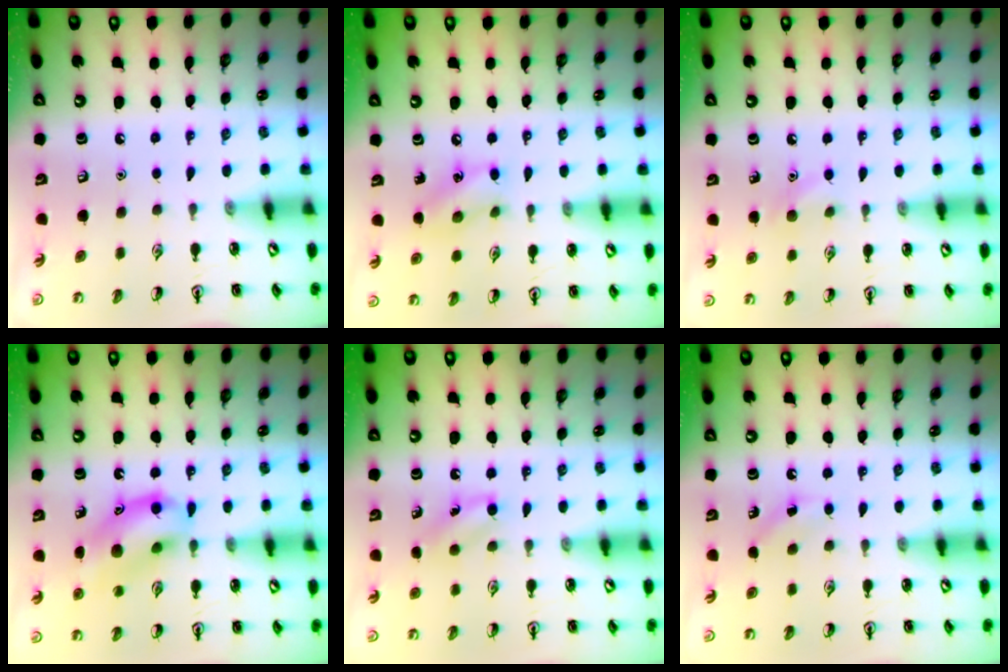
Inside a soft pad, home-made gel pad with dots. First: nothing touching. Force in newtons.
{"total": 8.8, "press": 8.7, "slide": 1.2}
{"total": 6.0, "press": 5.8, "slide": 1.8}
{"total": 13.6, "press": 13.3, "slide": 2.4}
{"total": 6.6, "press": 6.2, "slide": 2.1}
{"total": 2.8, "press": 2.6, "slide": 0.9}